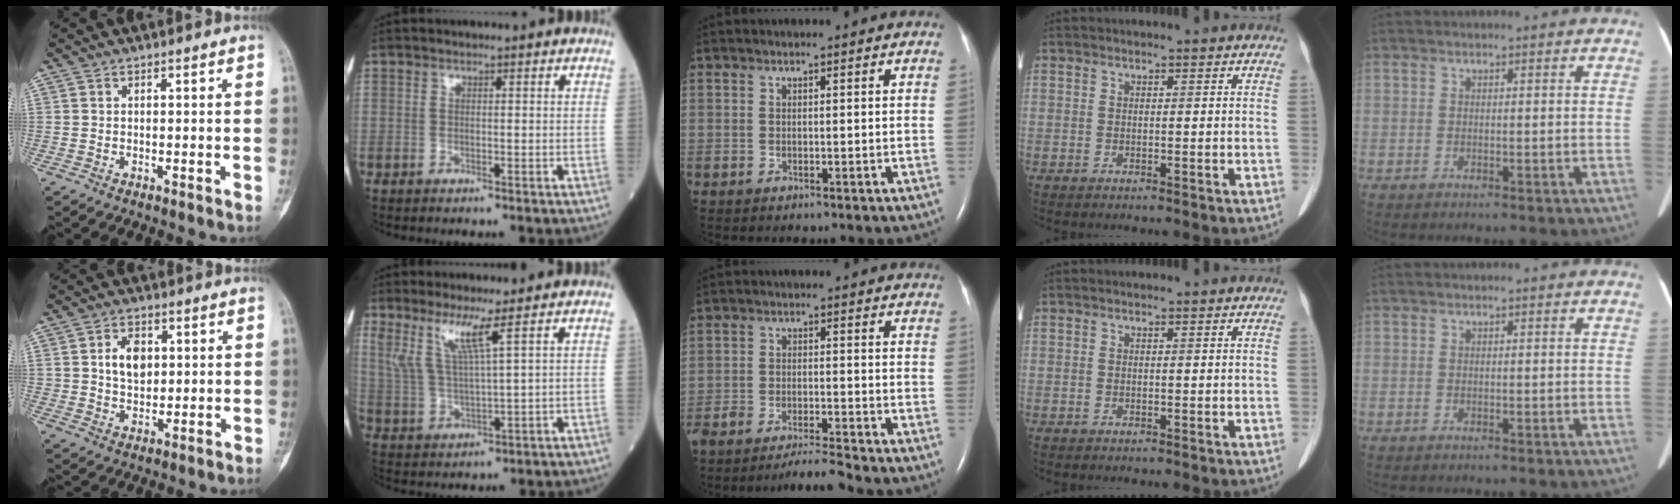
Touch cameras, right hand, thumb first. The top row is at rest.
{"thumb": {"total": 6.5, "force": [1.5, 4.7, 4.3], "torque": [-0.044, -0.005, 0.027]}, "index": {"total": 6.4, "force": [3.7, -0.6, 5.1], "torque": [-0.108, -0.008, 0.081]}, "middle": {"total": 5.7, "force": [-5.4, -1.0, 1.7], "torque": [-0.025, -0.013, -0.094]}}